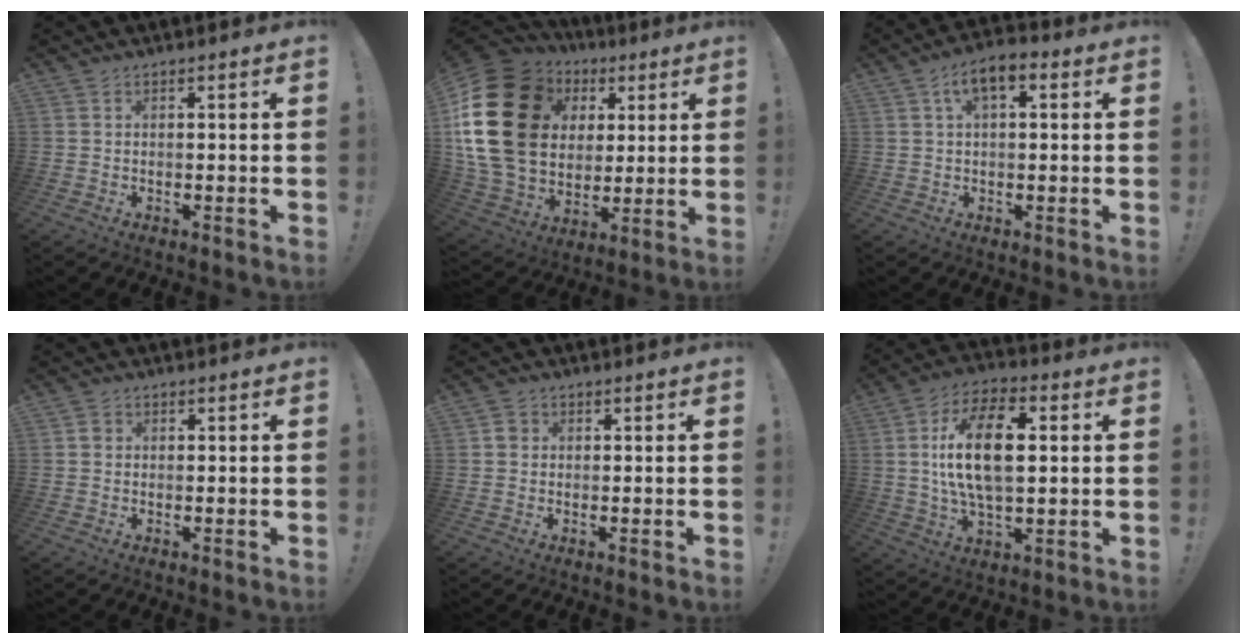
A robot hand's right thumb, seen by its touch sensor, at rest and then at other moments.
{"total": 25.9, "force": [6.0, 19.5, 15.9], "torque": [-0.300, -0.011, 0.139]}
{"total": 6.6, "force": [2.2, 3.2, 5.2], "torque": [-0.079, 0.003, 0.038]}
{"total": 1.4, "force": [0.1, 1.3, 0.4], "torque": [0.001, 0.001, 0.000]}
{"total": 2.2, "force": [0.1, 2.1, 0.8], "torque": [-0.006, 0.003, 0.001]}
{"total": 17.7, "force": [2.5, 9.0, 15.1], "torque": [-0.267, 0.003, 0.035]}